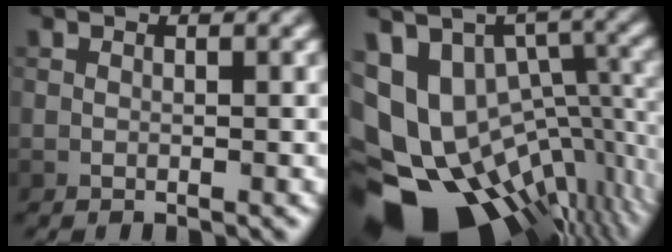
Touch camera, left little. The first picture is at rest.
{"total": 17.1, "force": [-5.6, 11.6, 11.2], "torque": [-0.177, -0.001, -0.045]}